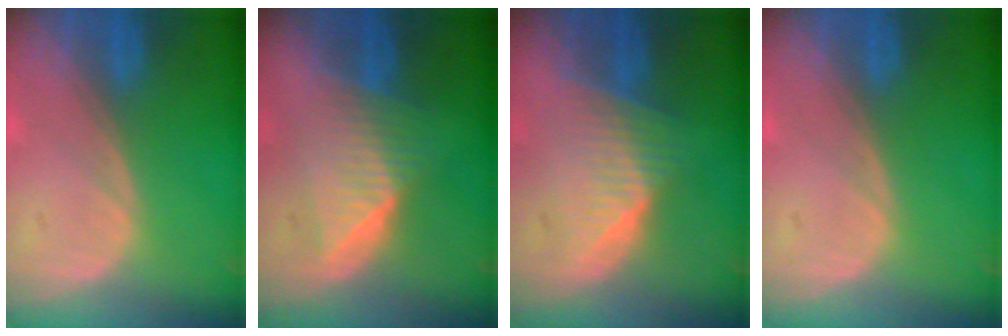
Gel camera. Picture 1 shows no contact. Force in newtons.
{"total": 6.5, "press": 6.5, "slide": 0.6}
{"total": 7.0, "press": 6.5, "slide": 2.8}
{"total": 0.0}